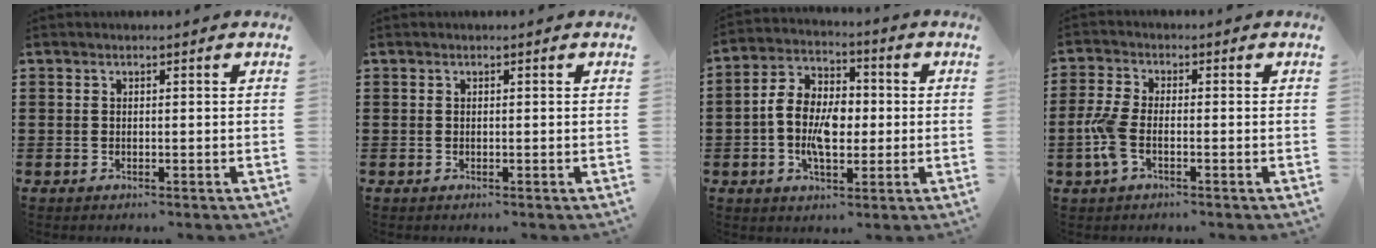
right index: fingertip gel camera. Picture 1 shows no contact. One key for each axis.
{"total": 0.0}
{"total": 8.6, "fx": -1.0, "fy": 5.4, "fz": 6.6, "tx": -0.154, "ty": 0.012, "tz": -0.024}
{"total": 4.9, "fx": -1.4, "fy": 2.1, "fz": 4.2, "tx": -0.100, "ty": -0.002, "tz": -0.031}